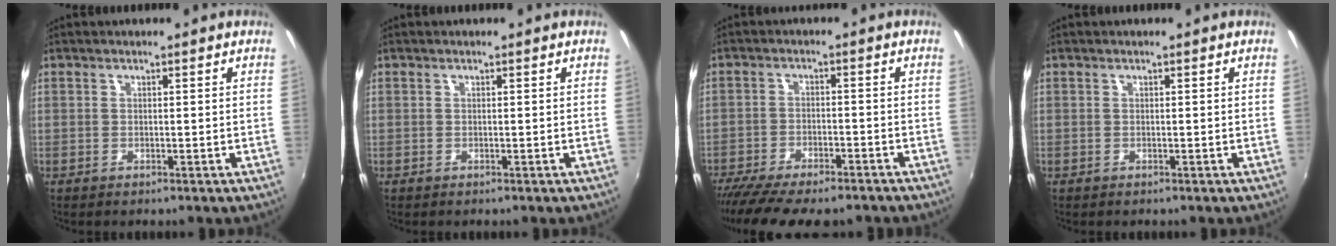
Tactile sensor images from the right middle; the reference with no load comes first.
{"total": 0.0}
{"total": 14.5, "force": [-12.0, 3.6, 7.3], "torque": [-0.154, -0.048, -0.187]}
{"total": 0.0}